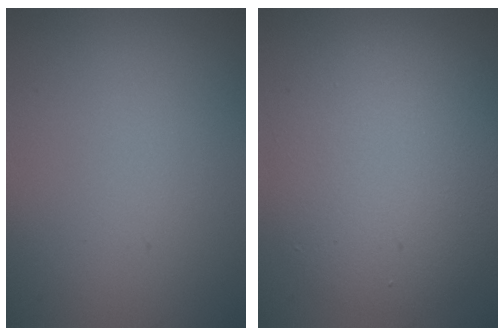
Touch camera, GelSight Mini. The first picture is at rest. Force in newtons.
{"total": 7.7, "press": 7.7, "slide": 0.2}